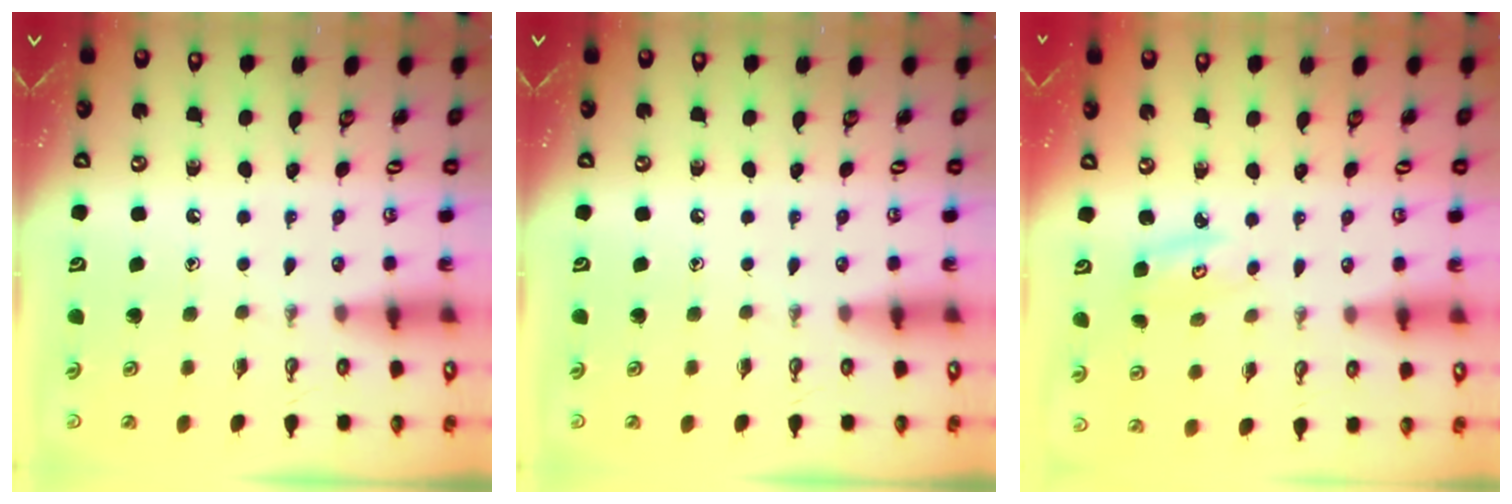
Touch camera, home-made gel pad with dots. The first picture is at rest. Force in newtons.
{"total": 0.0}
{"total": 2.8, "press": 2.8, "slide": 0.2}